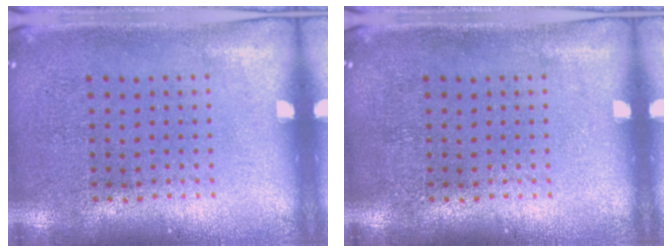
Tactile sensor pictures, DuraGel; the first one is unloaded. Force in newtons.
{"total": 0.0}